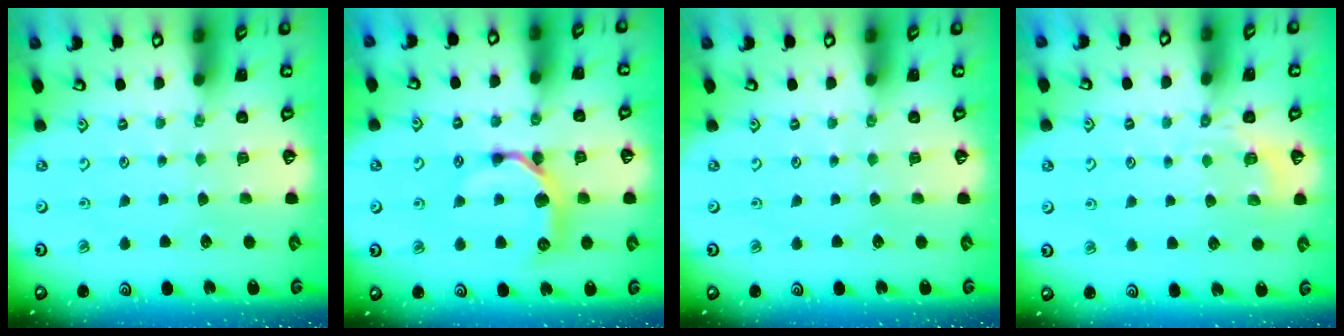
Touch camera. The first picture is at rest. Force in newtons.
{"total": 10.8, "press": 10.8, "slide": 0.5}
{"total": 0.0}
{"total": 3.9, "press": 3.1, "slide": 2.3}